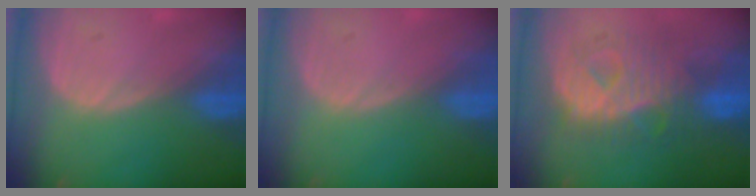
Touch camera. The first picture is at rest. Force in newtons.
{"total": 0.0}
{"total": 9.8, "press": 9.8, "slide": 0.6}